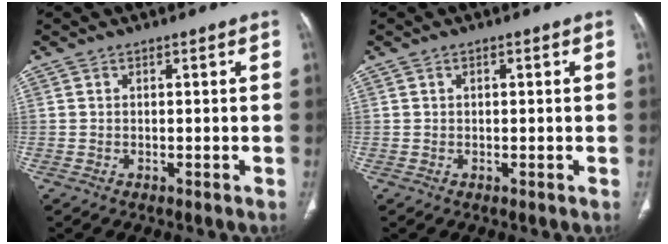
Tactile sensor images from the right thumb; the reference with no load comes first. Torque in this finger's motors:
{"motor_torque": [0.57, 0.33, -0.28, 0.12, 0.00]}